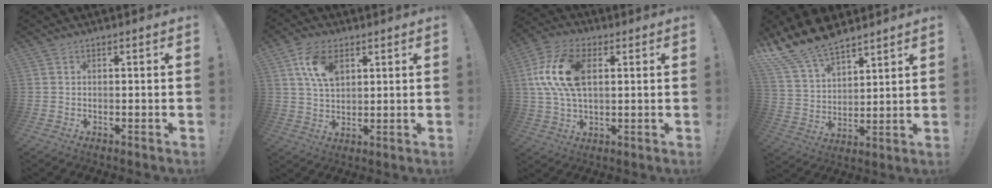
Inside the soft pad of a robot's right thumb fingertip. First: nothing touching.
{"total": 10.4, "force": [4.5, 6.9, 6.4], "torque": [-0.117, -0.002, 0.087]}
{"total": 15.8, "force": [3.6, 9.4, 12.2], "torque": [-0.238, 0.003, 0.066]}
{"total": 14.2, "force": [11.9, 5.8, 5.3], "torque": [-0.114, -0.081, 0.224]}